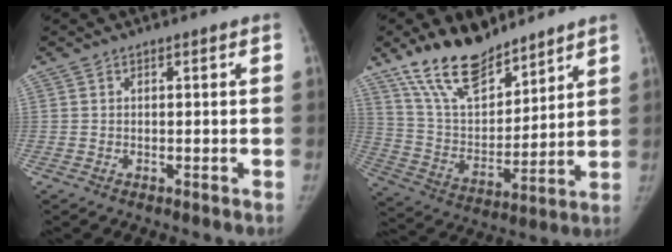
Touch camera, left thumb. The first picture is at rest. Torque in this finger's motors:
{"motor_torque": [1.67, 1.64, 1.43, -1.34, 0.13]}